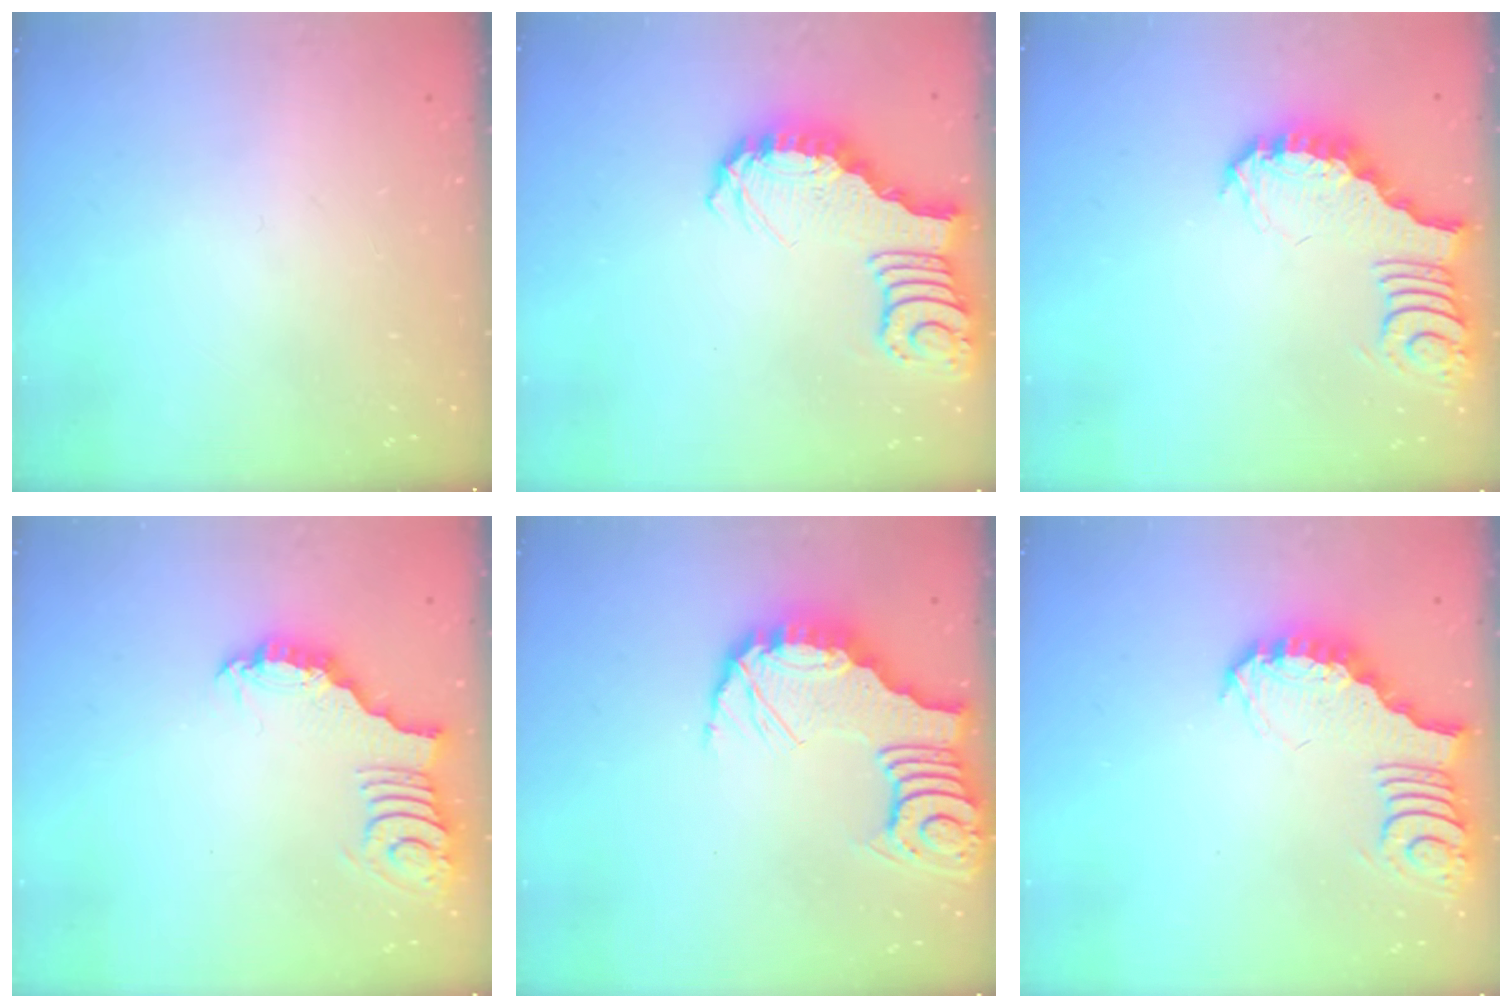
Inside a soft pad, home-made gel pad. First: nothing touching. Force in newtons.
{"total": 3.5, "press": 3.4, "slide": 0.6}
{"total": 3.9, "press": 3.9, "slide": 0.6}
{"total": 3.2, "press": 3.2, "slide": 0.1}
{"total": 11.0, "press": 11.0, "slide": 1.3}
{"total": 3.9, "press": 3.9, "slide": 0.6}